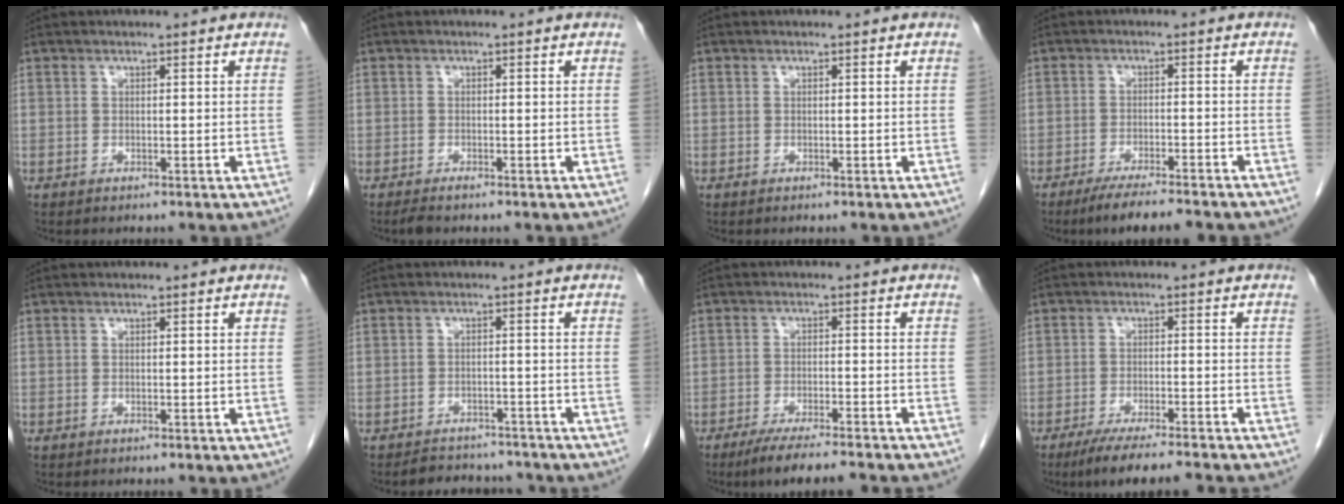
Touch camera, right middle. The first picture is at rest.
{"total": 1.2, "force": [-1.0, 0.1, 0.7], "torque": [-0.016, -0.004, -0.018]}
{"total": 0.0}
{"total": 8.5, "force": [-7.2, 0.5, 4.5], "torque": [-0.064, -0.018, -0.111]}
{"total": 0.0}
{"total": 6.7, "force": [-6.3, 2.2, 0.8], "torque": [-0.007, 0.005, -0.079]}
{"total": 8.5, "force": [-7.3, -0.3, 4.3], "torque": [-0.057, -0.023, -0.116]}
{"total": 8.8, "force": [-7.6, -0.3, 4.5], "torque": [-0.060, -0.024, -0.121]}